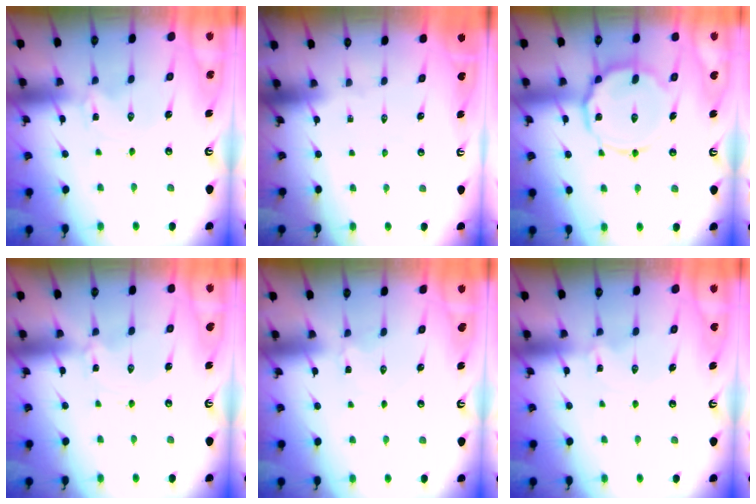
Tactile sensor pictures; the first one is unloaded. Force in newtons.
{"total": 0.0}
{"total": 13.8, "press": 13.8, "slide": 1.3}
{"total": 0.0}
{"total": 2.8, "press": 2.8, "slide": 0.3}
{"total": 0.8, "press": 0.8, "slide": 0.2}